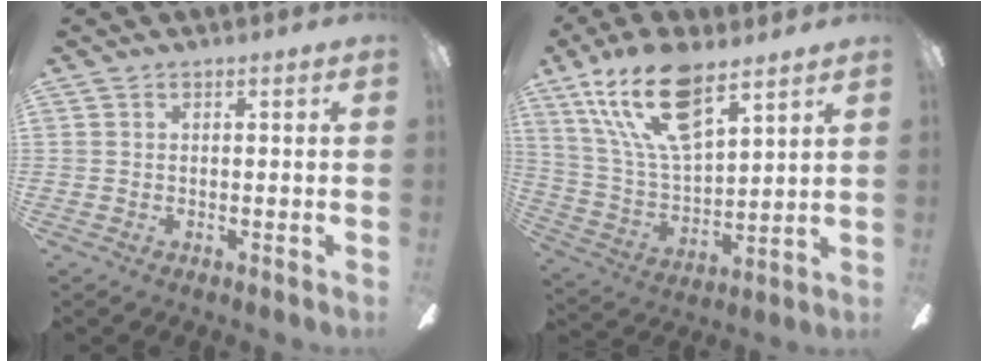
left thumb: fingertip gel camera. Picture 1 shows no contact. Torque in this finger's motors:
{"motor_torque": [0.77, 0.26, 1.55, -1.22, 0.56]}